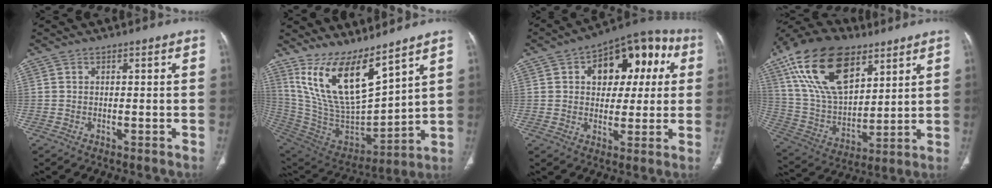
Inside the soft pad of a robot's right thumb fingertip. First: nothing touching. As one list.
[{"total": 18.0, "force": [12.8, 4.5, 11.8], "torque": [-0.194, -0.079, 0.268]}, {"total": 16.9, "force": [4.8, 10.3, 12.5], "torque": [-0.113, 0.026, 0.064]}, {"total": 23.9, "force": [12.0, 12.8, 16.2], "torque": [-0.290, -0.028, 0.223]}]